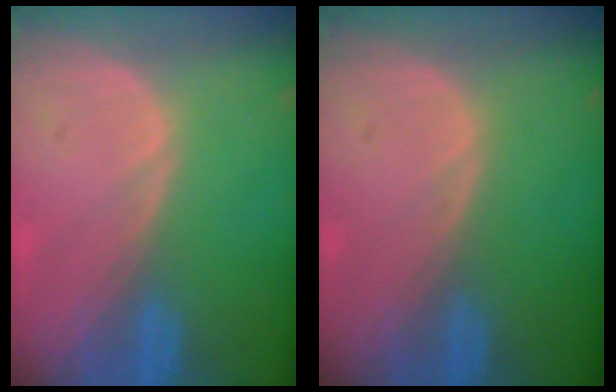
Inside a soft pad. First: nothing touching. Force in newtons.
{"total": 0.0}